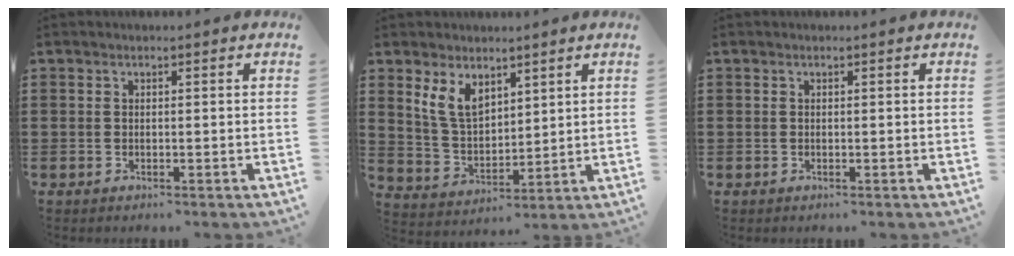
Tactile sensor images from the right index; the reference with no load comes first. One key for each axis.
{"total": 6.8, "fx": 4.0, "fy": 3.9, "fz": 4.0, "tx": -0.100, "ty": -0.001, "tz": 0.073}
{"total": 0.0}